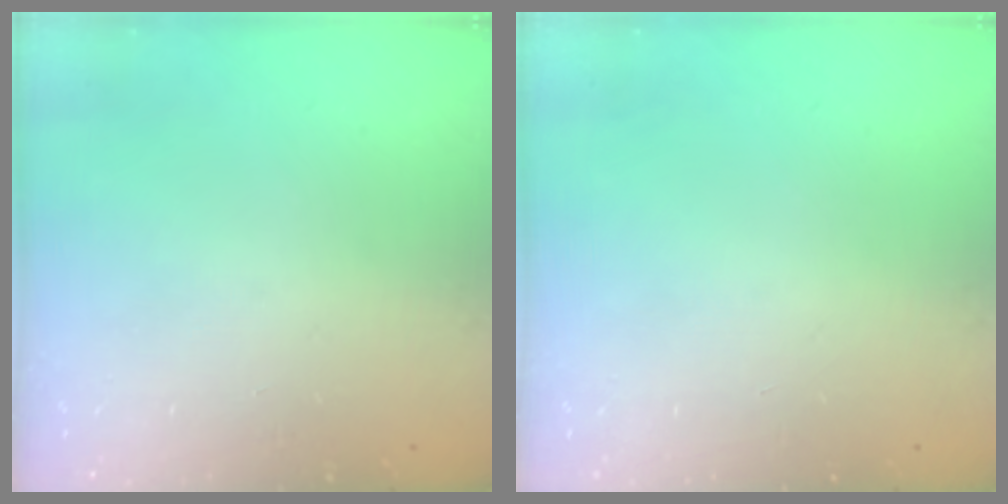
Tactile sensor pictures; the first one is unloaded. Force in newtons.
{"total": 0.0}